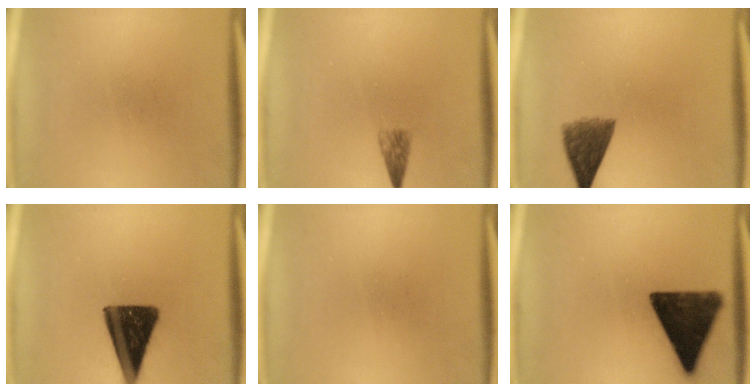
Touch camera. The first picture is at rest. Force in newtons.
{"total": 2.0}
{"total": 6.0}
{"total": 14.3}
{"total": 0.0}
{"total": 14.6}